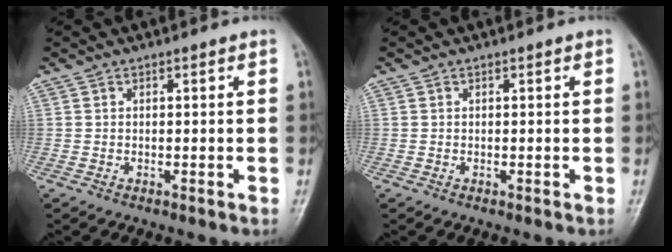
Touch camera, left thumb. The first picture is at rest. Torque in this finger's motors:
{"motor_torque": [-0.05, 0.05, -0.01, -0.06, 0.00]}